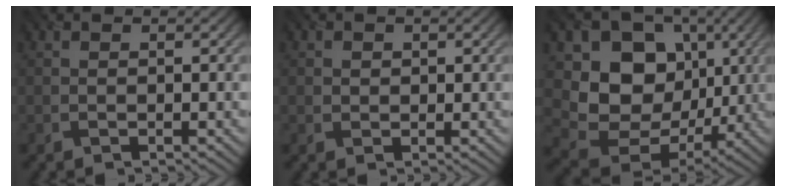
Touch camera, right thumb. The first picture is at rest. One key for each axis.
{"total": 1.1, "fx": 0.3, "fy": 1.0, "fz": 0.3, "tx": -0.006, "ty": -0.005, "tz": 0.004}
{"total": 12.9, "fx": 1.6, "fy": 10.7, "fz": 7.1, "tx": -0.144, "ty": -0.020, "tz": 0.020}